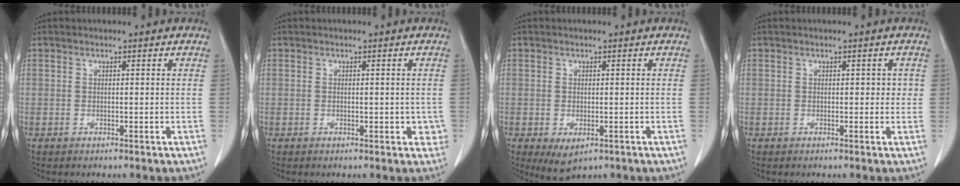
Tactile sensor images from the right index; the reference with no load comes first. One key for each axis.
{"total": 2.3, "fx": -0.3, "fy": 1.7, "fz": 1.6, "tx": -0.005, "ty": 0.005, "tz": -0.004}
{"total": 3.4, "fx": -1.3, "fy": 1.9, "fz": 2.5, "tx": -0.044, "ty": -0.009, "tz": -0.007}
{"total": 1.6, "fx": 0.2, "fy": 1.1, "fz": 1.1, "tx": -0.011, "ty": 0.008, "tz": 0.002}